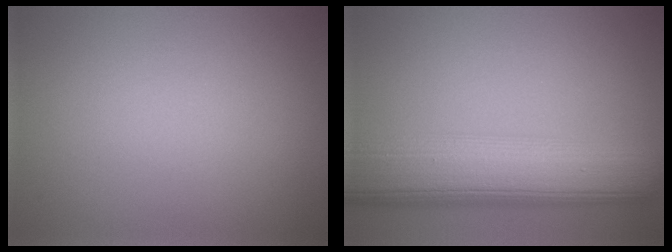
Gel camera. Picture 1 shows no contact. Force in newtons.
{"total": 10.4, "press": 10.4, "slide": 0.3}